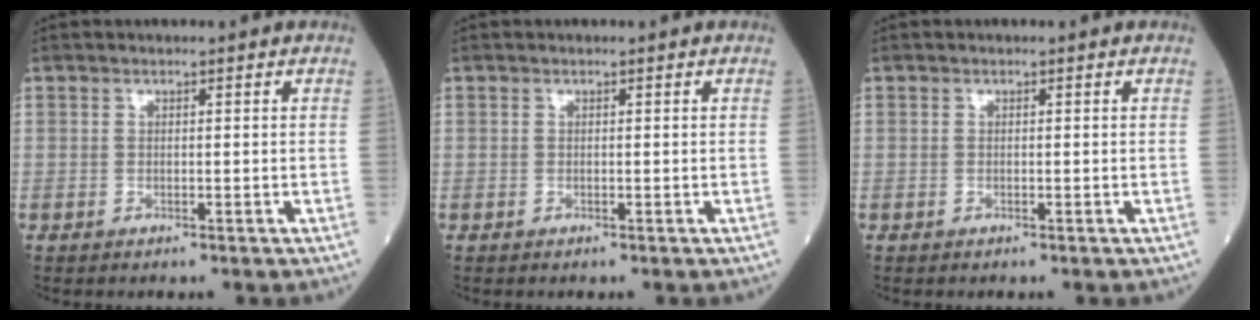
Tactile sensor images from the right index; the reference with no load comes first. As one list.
[{"total": 0.0}, {"total": 0.0}]